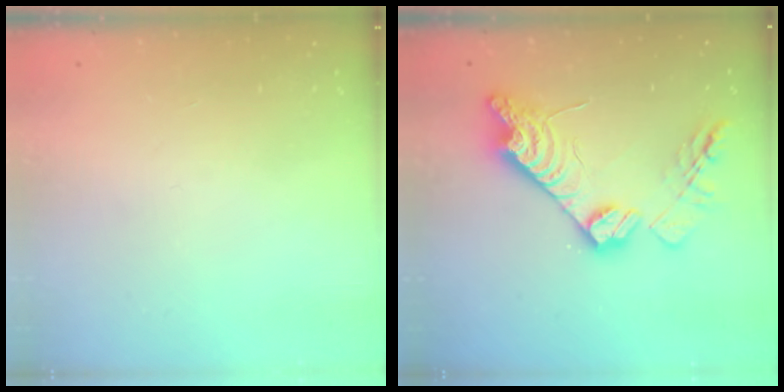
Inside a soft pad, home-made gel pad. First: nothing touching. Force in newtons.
{"total": 16.3, "press": 16.3, "slide": 0.7}